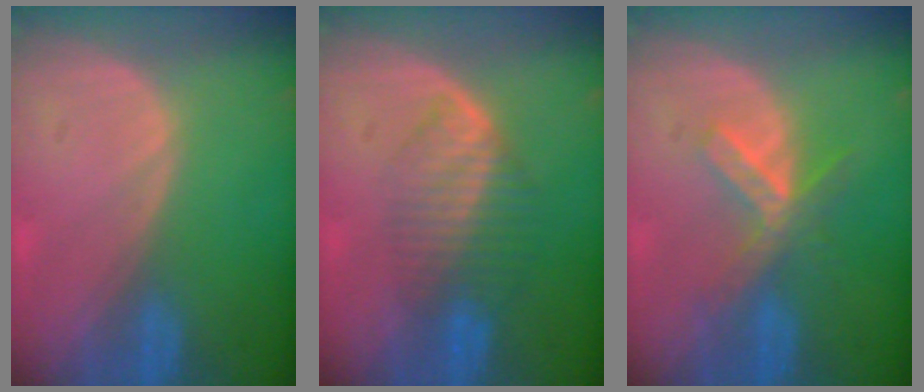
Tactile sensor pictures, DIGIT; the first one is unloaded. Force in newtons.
{"total": 6.7, "press": 6.0, "slide": 2.9}
{"total": 5.1, "press": 5.1, "slide": 0.3}